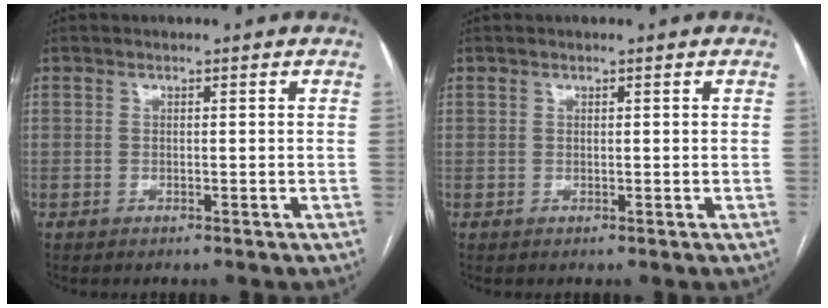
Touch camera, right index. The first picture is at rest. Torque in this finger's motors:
{"motor_torque": [-0.09, -0.01, 0.00, 0.01]}